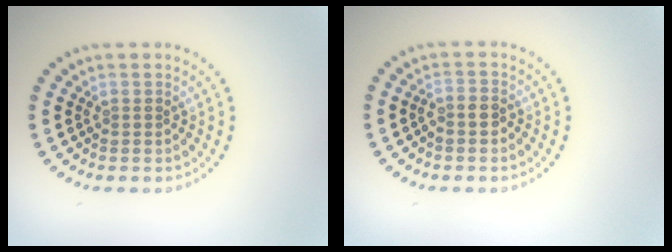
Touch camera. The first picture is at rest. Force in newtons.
{"total": 1.2, "press": 0.9, "slide": 0.7}